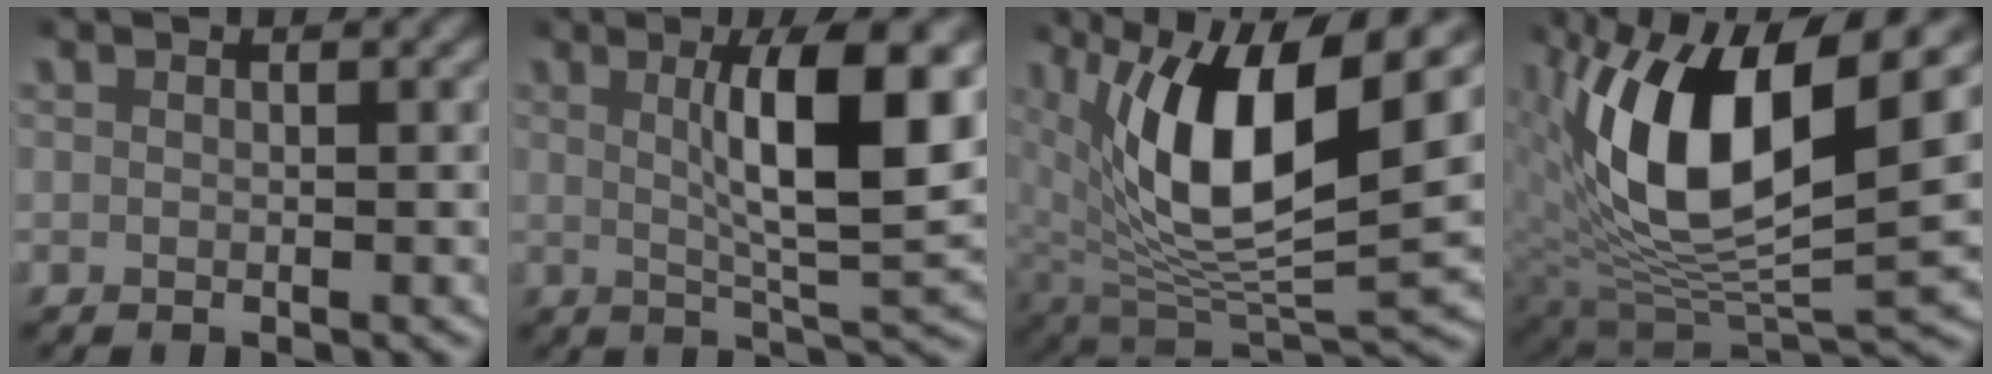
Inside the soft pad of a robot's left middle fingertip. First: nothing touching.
{"total": 8.1, "force": [1.7, 1.6, 7.8], "torque": [-0.123, 0.000, 0.029]}
{"total": 13.3, "force": [2.6, 6.2, 11.5], "torque": [-0.195, -0.001, 0.046]}
{"total": 15.2, "force": [2.5, 7.4, 13.0], "torque": [-0.235, -0.004, 0.045]}